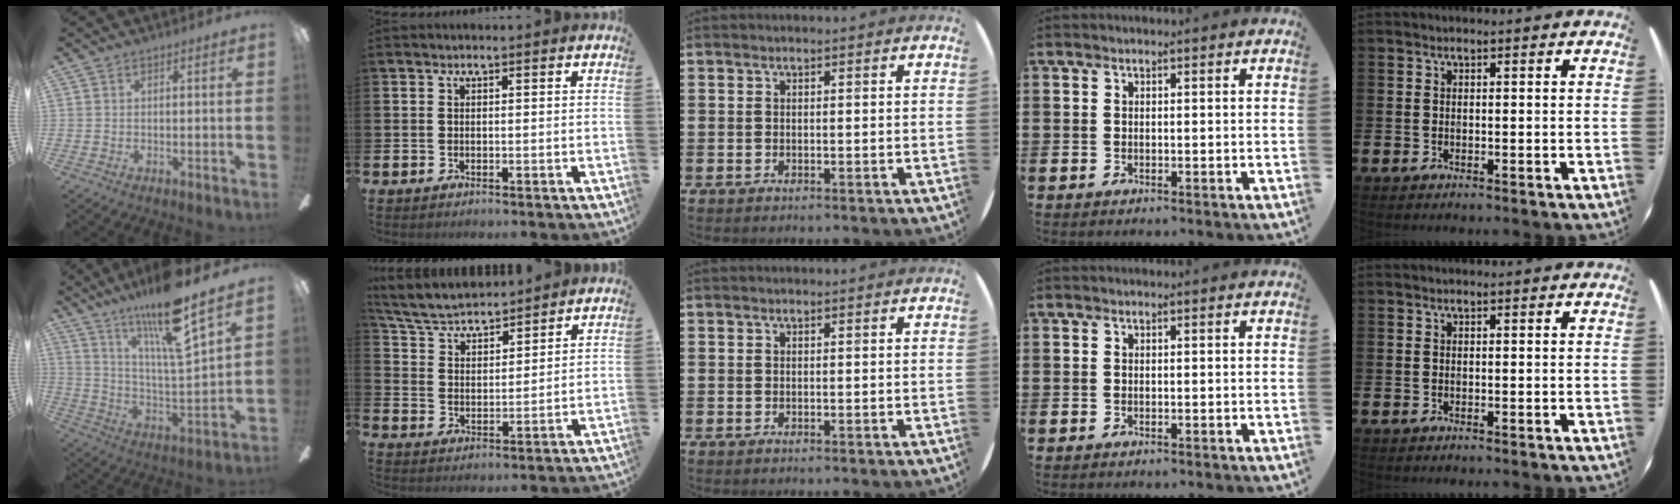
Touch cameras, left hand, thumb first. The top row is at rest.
{"thumb": {"total": 18.2, "force": [13.7, 2.1, 11.8], "torque": [-0.221, -0.082, 0.223]}, "index": {"total": 5.5, "force": [5.3, 1.0, 0.9], "torque": [-0.046, -0.035, 0.092]}}